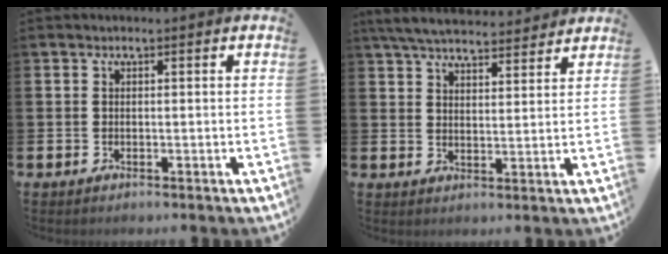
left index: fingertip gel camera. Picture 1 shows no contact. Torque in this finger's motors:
{"motor_torque": [1.07, -1.06, 0.20, 0.08]}